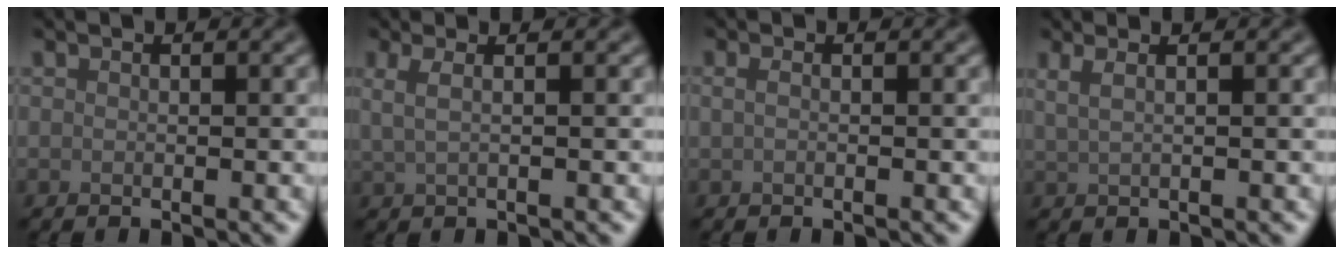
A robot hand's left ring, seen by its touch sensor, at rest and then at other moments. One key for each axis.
{"total": 2.0, "fx": 0.6, "fy": 0.8, "fz": 1.8, "tx": -0.032, "ty": -0.002, "tz": 0.006}
{"total": 0.8, "fx": 0.1, "fy": 0.3, "fz": 0.7, "tx": -0.018, "ty": 0.001, "tz": 0.000}
{"total": 3.1, "fx": 1.6, "fy": 1.5, "fz": 2.1, "tx": -0.029, "ty": 0.009, "tz": 0.004}